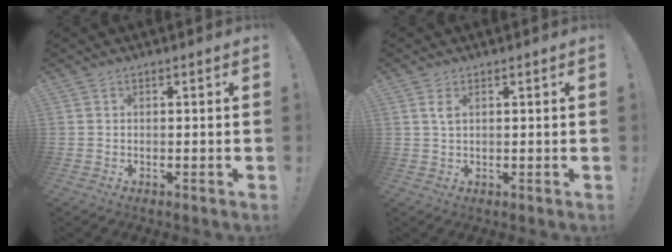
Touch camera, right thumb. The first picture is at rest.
{"total": 2.0, "force": [0.8, 0.8, 1.7], "torque": [-0.028, -0.002, 0.013]}